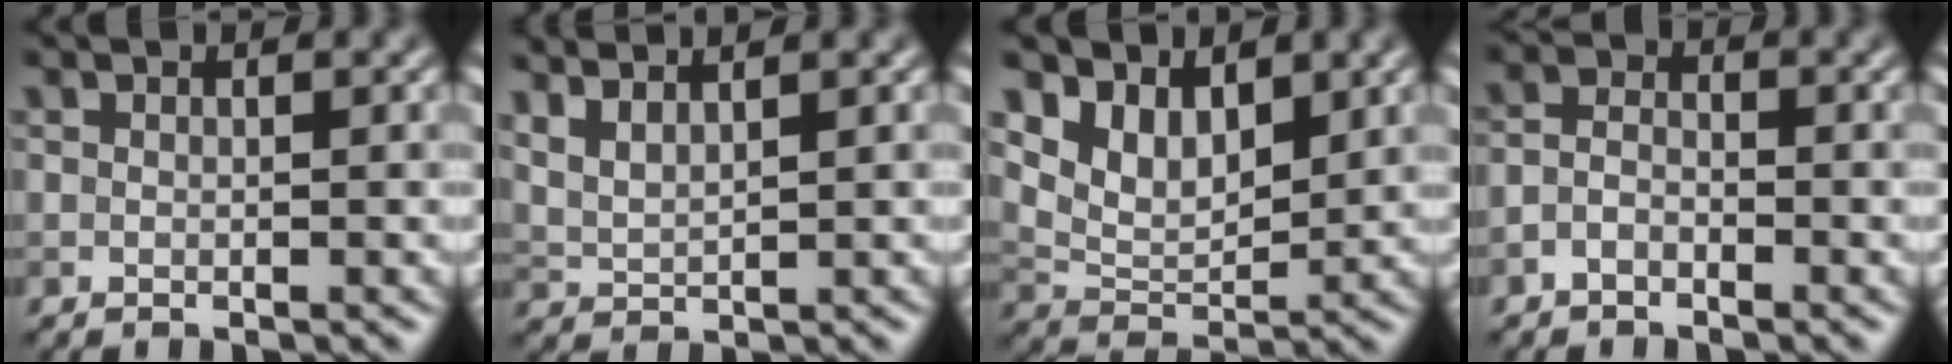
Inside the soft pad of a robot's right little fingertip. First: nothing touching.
{"total": 3.5, "force": [2.7, 1.0, 2.0], "torque": [-0.031, 0.015, 0.039]}
{"total": 4.2, "force": [2.8, 2.3, 2.0], "torque": [-0.044, -0.011, 0.051]}
{"total": 1.7, "force": [-1.1, 0.9, 1.0], "torque": [-0.019, 0.004, -0.027]}